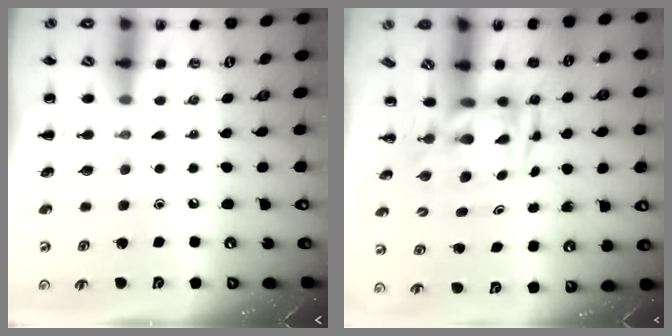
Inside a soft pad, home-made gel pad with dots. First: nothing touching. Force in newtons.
{"total": 3.2, "press": 3.1, "slide": 0.7}